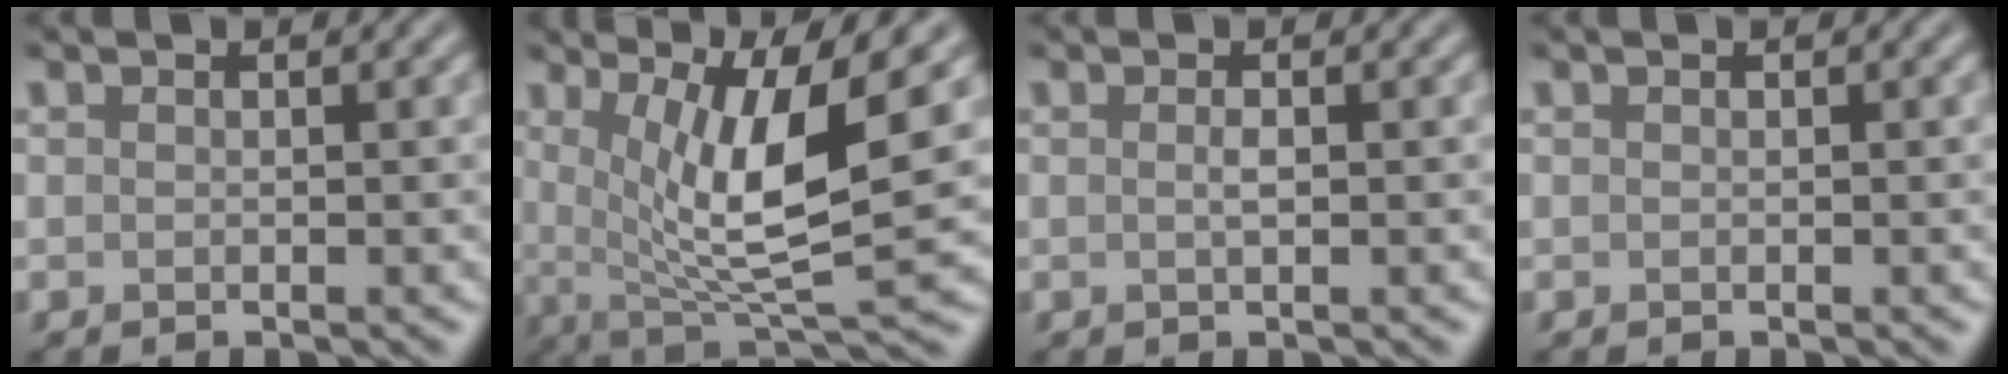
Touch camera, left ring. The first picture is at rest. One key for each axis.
{"total": 9.0, "fx": 1.8, "fy": 2.2, "fz": 8.6, "tx": -0.135, "ty": -0.009, "tz": 0.033}
{"total": 0.9, "fx": 0.0, "fy": 0.2, "fz": 0.8, "tx": -0.016, "ty": 0.002, "tz": 0.000}
{"total": 0.0}